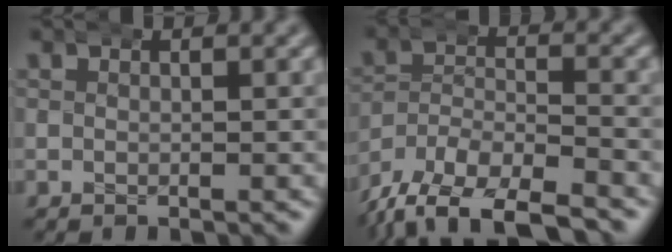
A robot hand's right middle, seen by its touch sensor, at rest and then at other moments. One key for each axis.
{"total": 9.5, "fx": -6.4, "fy": 5.5, "fz": 4.4, "tx": -0.077, "ty": -0.028, "tz": -0.105}